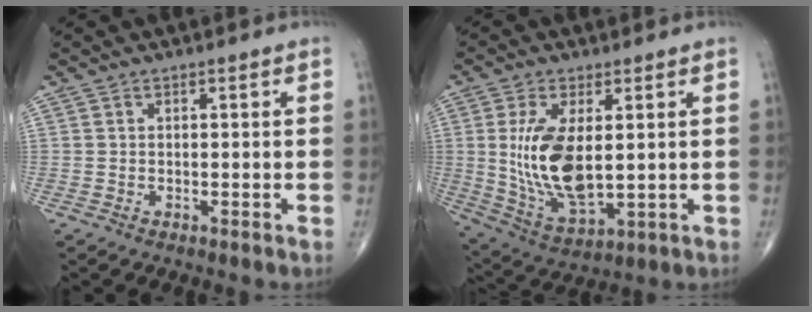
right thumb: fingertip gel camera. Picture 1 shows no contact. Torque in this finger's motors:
{"motor_torque": [-0.11, 0.97, 1.35, 0.42, 0.31]}